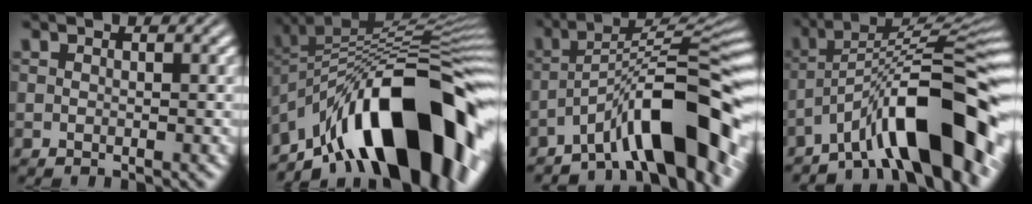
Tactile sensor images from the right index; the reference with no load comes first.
{"total": 20.2, "force": [-7.1, 10.4, 15.8], "torque": [-0.240, -0.027, -0.096]}
{"total": 9.0, "force": [-3.9, 2.2, 7.8], "torque": [-0.112, -0.013, -0.049]}
{"total": 10.8, "force": [-3.7, 3.5, 9.6], "torque": [-0.140, -0.018, -0.041]}